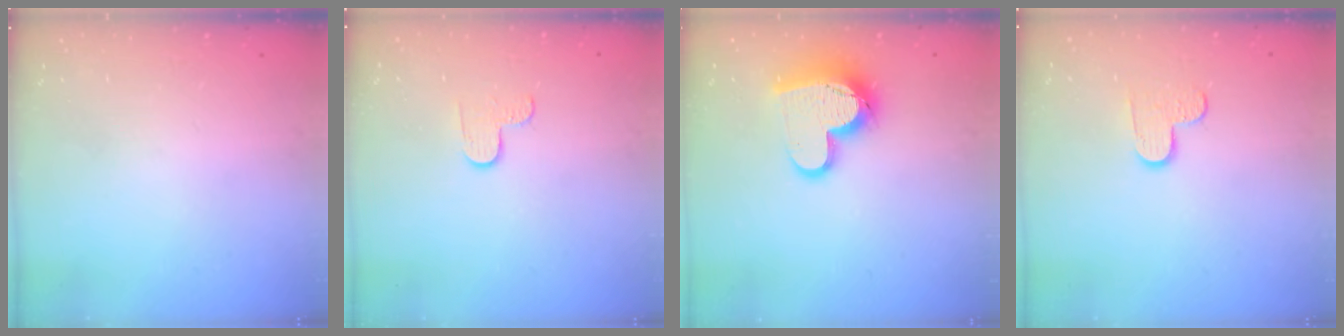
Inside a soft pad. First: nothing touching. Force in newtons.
{"total": 2.9, "press": 2.9, "slide": 0.3}
{"total": 15.0, "press": 15.0, "slide": 1.0}
{"total": 5.3, "press": 5.3, "slide": 0.3}